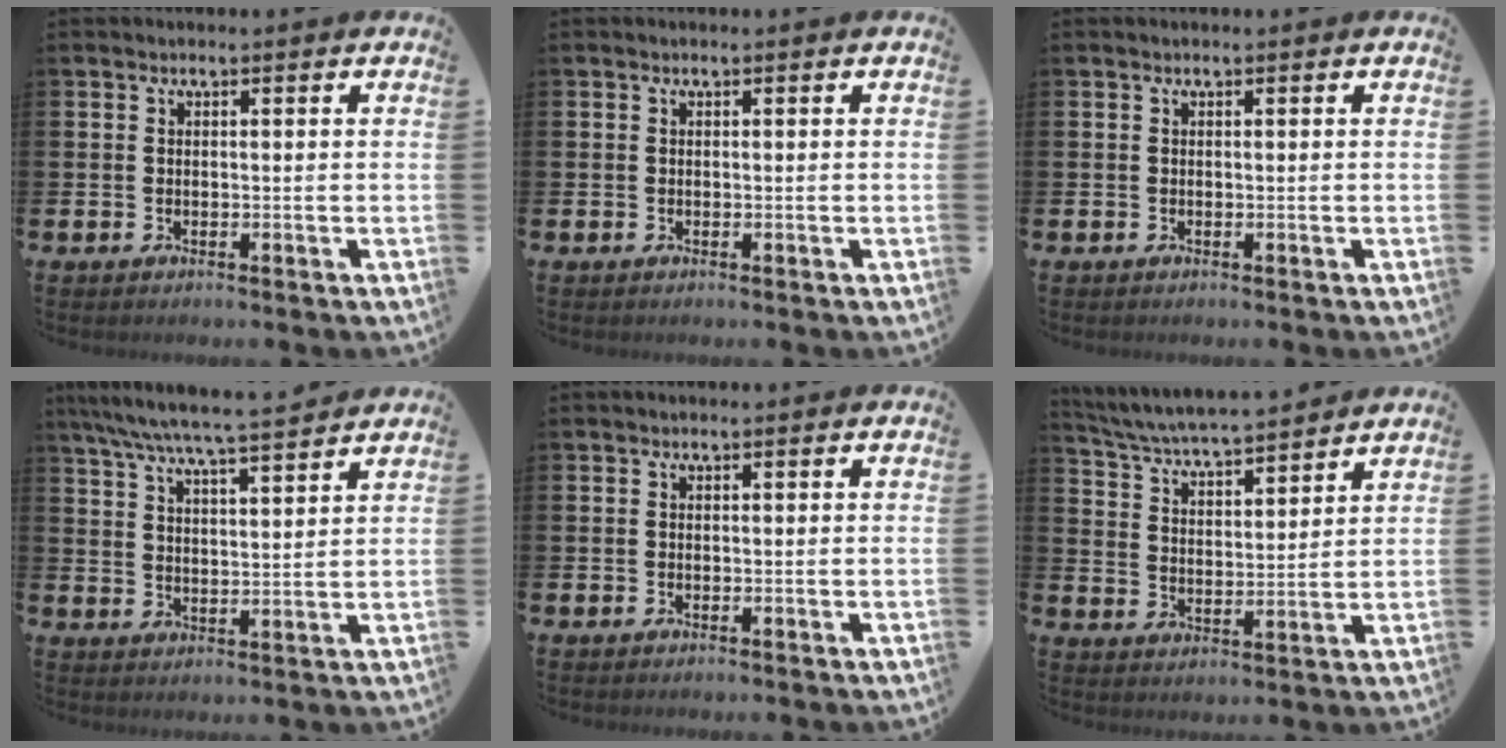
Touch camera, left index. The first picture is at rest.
{"total": 0.0}
{"total": 0.0}
{"total": 7.1, "force": [6.7, 0.2, 2.4], "torque": [-0.073, -0.038, 0.118]}
{"total": 0.0}
{"total": 5.6, "force": [5.5, 0.1, 1.0], "torque": [-0.048, -0.041, 0.094]}